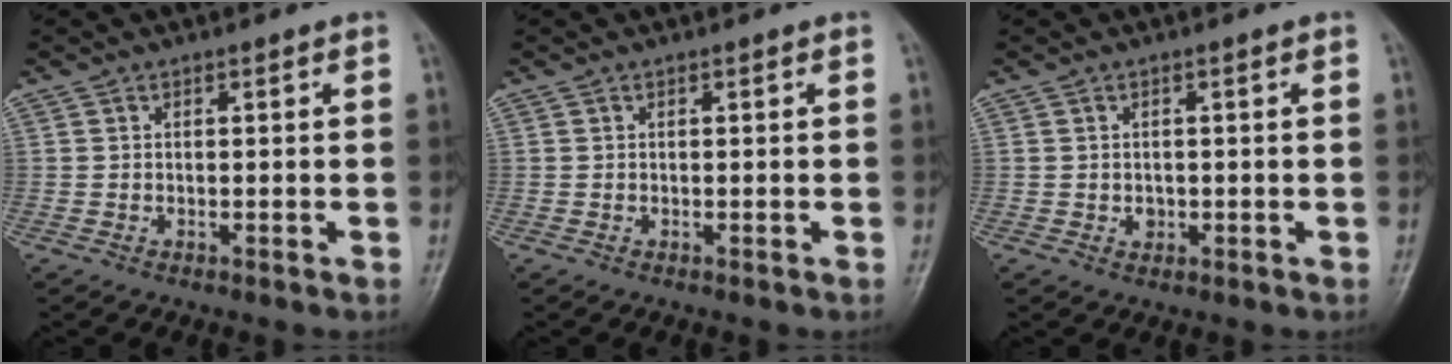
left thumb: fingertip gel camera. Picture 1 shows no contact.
{"total": 0.0}
{"total": 1.4, "force": [-0.2, 1.2, 0.7], "torque": [-0.005, 0.001, 0.001]}